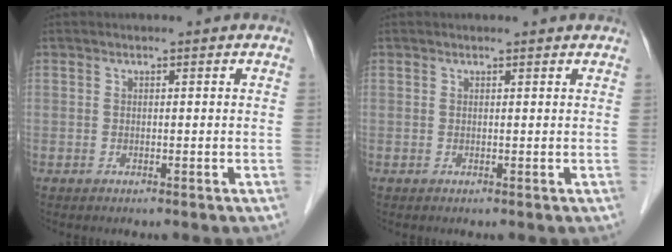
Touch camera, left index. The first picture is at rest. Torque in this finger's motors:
{"motor_torque": [0.19, -0.13, -0.06, -0.01]}